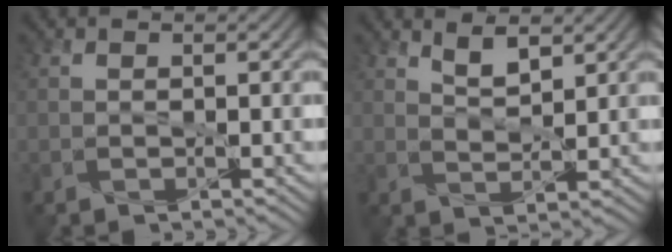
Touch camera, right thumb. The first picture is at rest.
{"total": 3.6, "force": [2.4, 1.3, 2.4], "torque": [-0.054, -0.004, 0.049]}